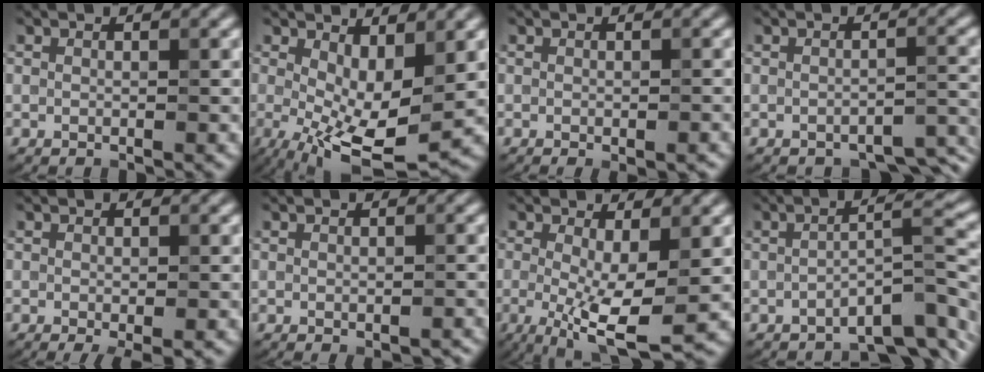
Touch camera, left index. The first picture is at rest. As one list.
[{"total": 7.9, "force": [-1.1, 3.5, 7.0], "torque": [-0.144, -0.014, -0.010]}, {"total": 1.3, "force": [-0.7, 0.2, 1.0], "torque": [-0.017, -0.004, -0.007]}, {"total": 3.0, "force": [-2.5, 0.9, 1.2], "torque": [-0.021, -0.001, -0.028]}, {"total": 1.5, "force": [-0.7, 0.2, 1.3], "torque": [-0.026, -0.008, -0.008]}, {"total": 1.0, "force": [-0.7, 0.2, 0.6], "torque": [-0.013, -0.004, -0.005]}, {"total": 6.1, "force": [-1.0, 1.6, 5.8], "torque": [-0.115, -0.019, -0.014]}, {"total": 6.3, "force": [-4.2, 1.2, 4.5], "torque": [-0.063, 0.011, -0.066]}]